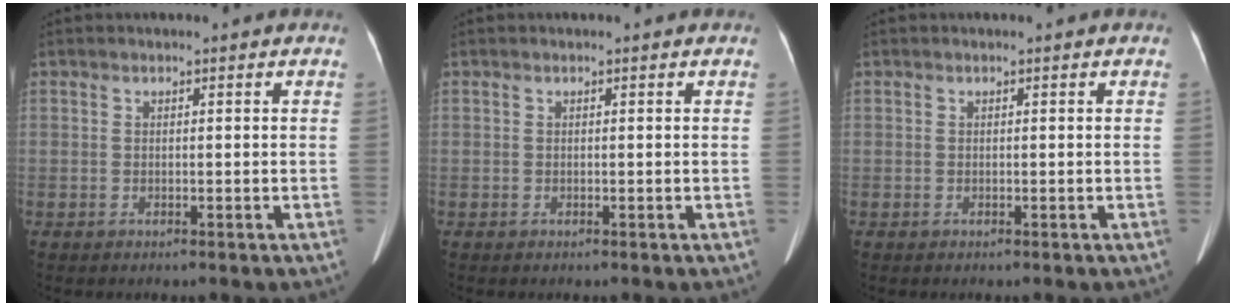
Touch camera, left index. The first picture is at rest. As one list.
[{"total": 0.0}, {"total": 0.0}]